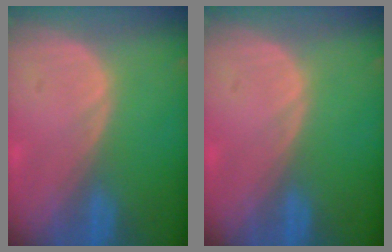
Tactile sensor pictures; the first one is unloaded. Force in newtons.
{"total": 0.0}